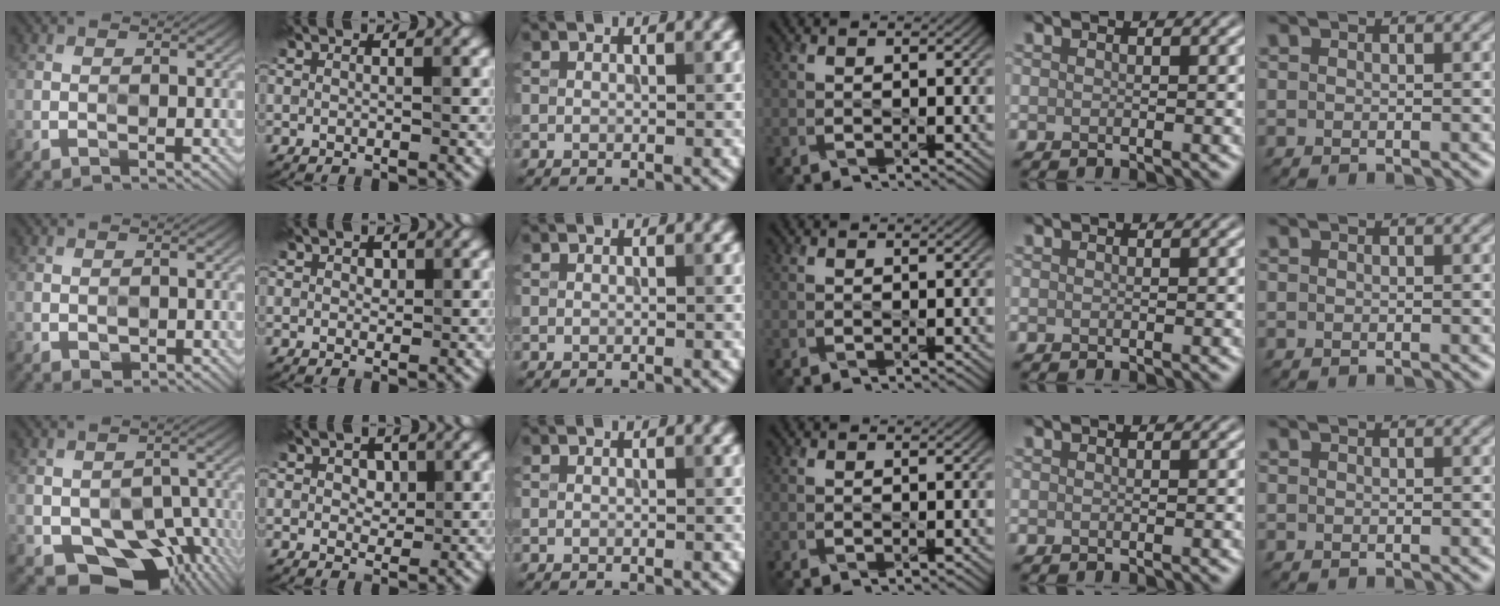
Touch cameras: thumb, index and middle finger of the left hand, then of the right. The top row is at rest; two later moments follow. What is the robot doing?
{"motion": "press", "object": "stopwatch"}